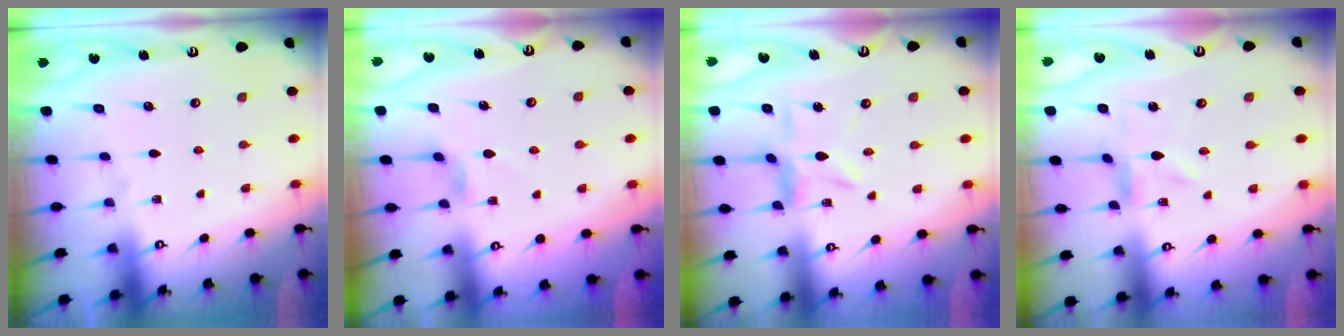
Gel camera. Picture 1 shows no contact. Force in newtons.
{"total": 2.9, "press": 2.8, "slide": 0.5}
{"total": 5.4, "press": 5.4, "slide": 0.5}
{"total": 0.0}